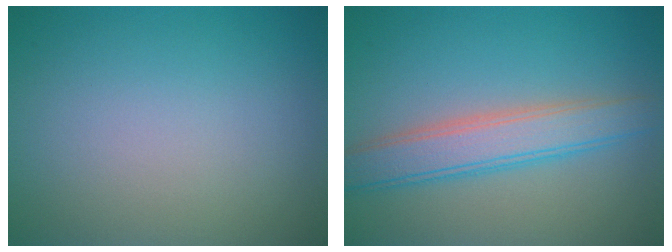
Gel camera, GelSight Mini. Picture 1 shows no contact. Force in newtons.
{"total": 3.9, "press": 3.9, "slide": 0.2}